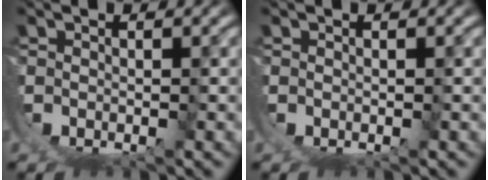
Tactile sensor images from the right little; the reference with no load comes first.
{"total": 0.0}